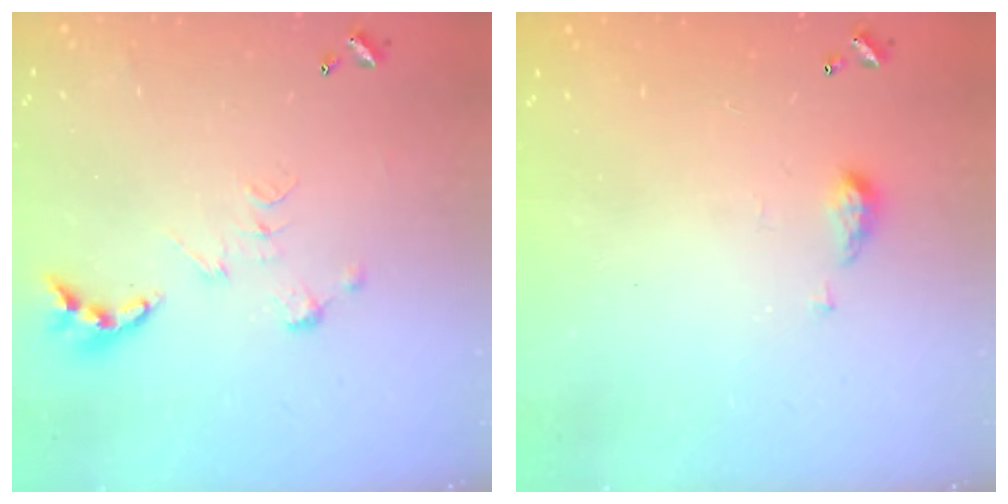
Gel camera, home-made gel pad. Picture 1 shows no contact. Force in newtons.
{"total": 3.1, "press": 3.1, "slide": 0.6}